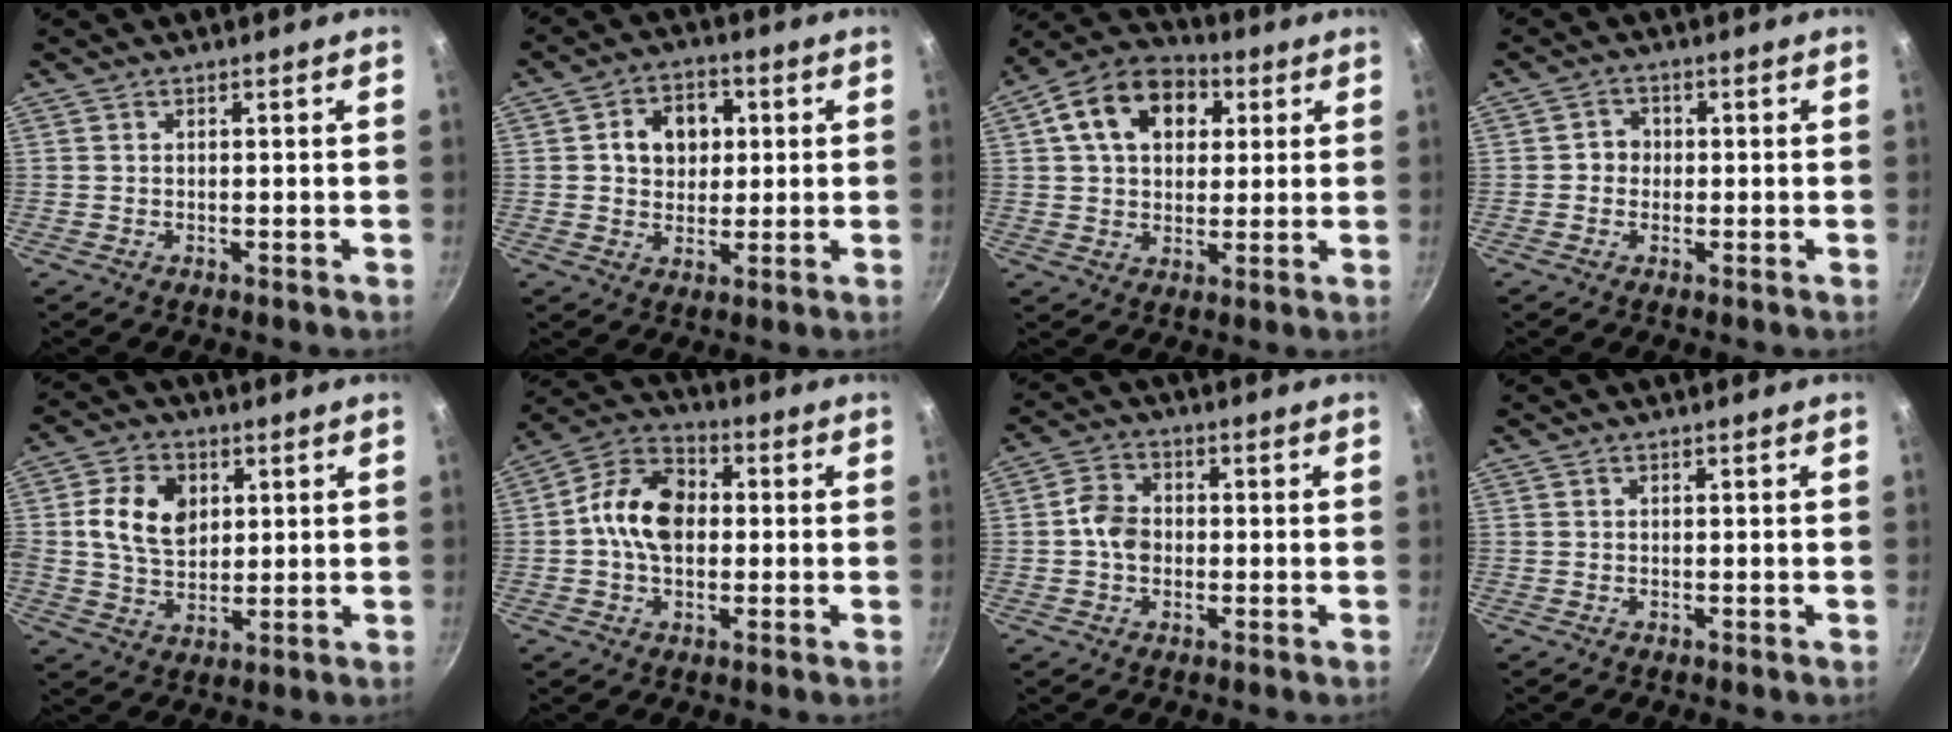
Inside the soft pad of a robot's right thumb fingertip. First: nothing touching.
{"total": 8.7, "force": [1.7, 6.9, 5.1], "torque": [-0.046, 0.006, 0.020]}
{"total": 15.0, "force": [4.7, 10.6, 9.4], "torque": [-0.136, 0.017, 0.062]}
{"total": 2.9, "force": [-0.2, 2.7, 1.1], "torque": [0.002, 0.008, -0.008]}
{"total": 10.5, "force": [2.3, 7.6, 6.9], "torque": [-0.106, -0.003, 0.038]}
{"total": 12.1, "force": [0.2, 8.5, 8.6], "torque": [-0.124, 0.026, -0.019]}
{"total": 5.4, "force": [-0.6, 4.3, 3.2], "torque": [-0.042, 0.019, -0.020]}
{"total": 0.0}